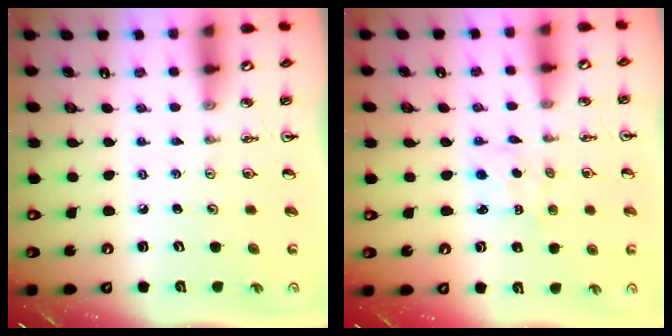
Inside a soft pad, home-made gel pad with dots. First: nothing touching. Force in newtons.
{"total": 2.4, "press": 2.4, "slide": 0.3}